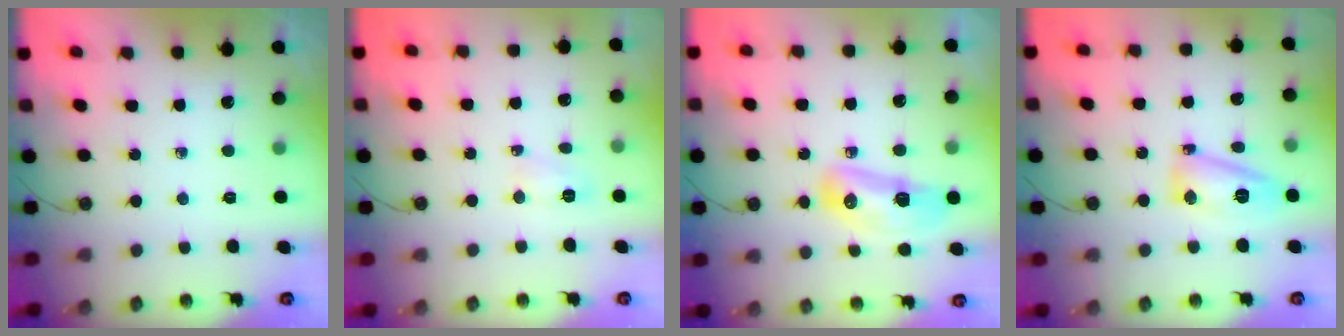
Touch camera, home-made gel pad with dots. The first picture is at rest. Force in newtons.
{"total": 3.5, "press": 3.4, "slide": 0.4}
{"total": 13.9, "press": 11.8, "slide": 7.2}
{"total": 10.5, "press": 10.5, "slide": 0.8}